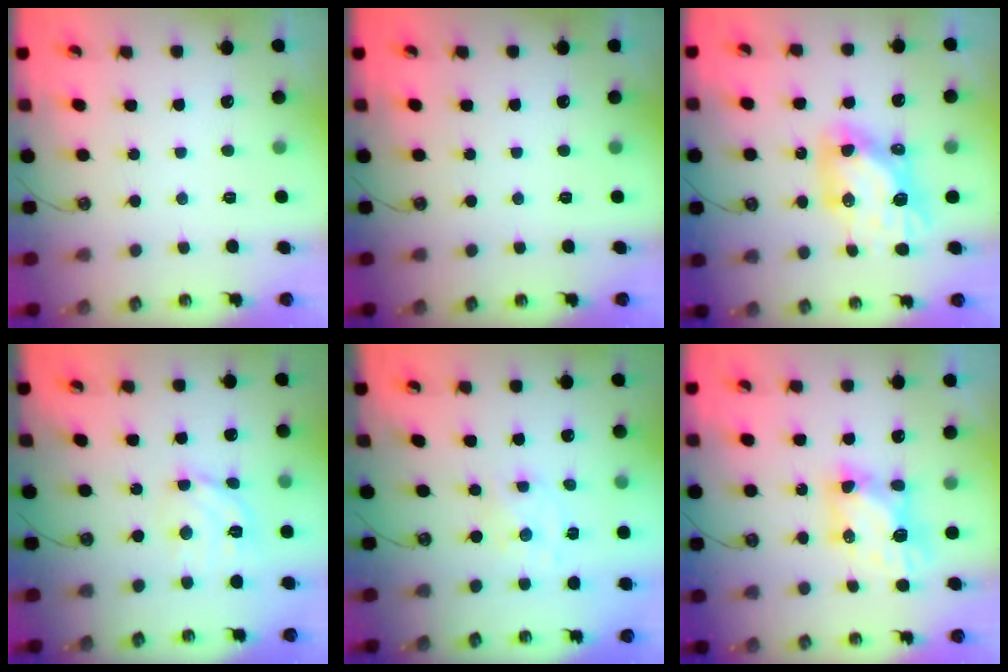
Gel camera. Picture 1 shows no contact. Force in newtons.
{"total": 0.0}
{"total": 10.6, "press": 10.6, "slide": 1.1}
{"total": 11.1, "press": 11.0, "slide": 1.5}
{"total": 0.9, "press": 0.8, "slide": 0.1}
{"total": 6.7, "press": 6.7, "slide": 0.4}